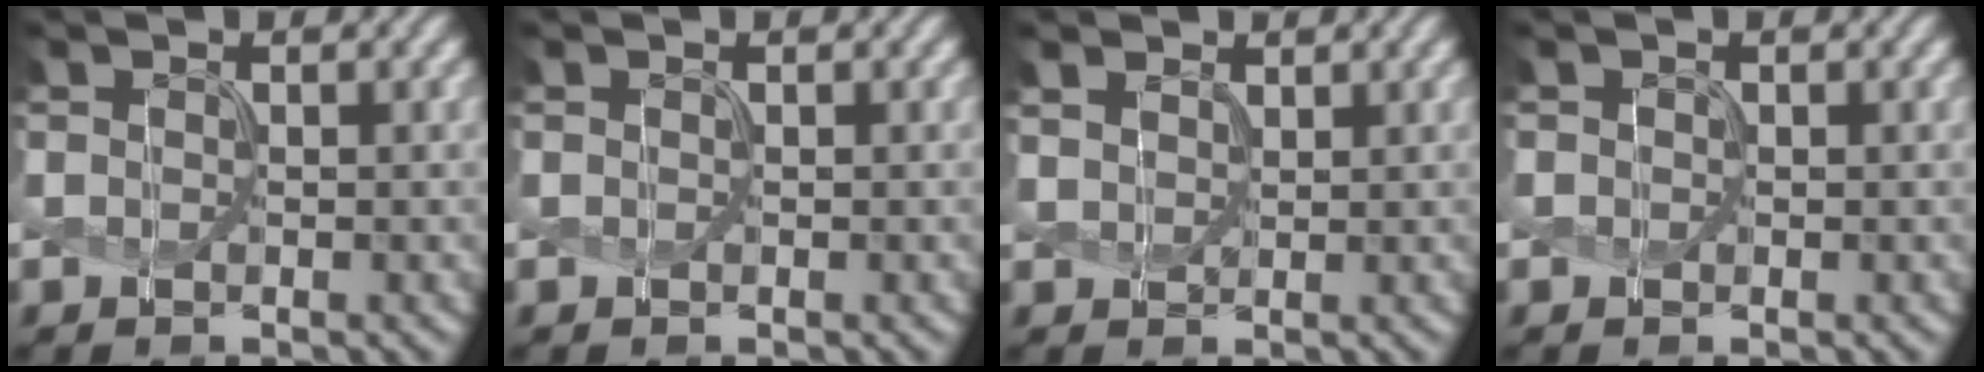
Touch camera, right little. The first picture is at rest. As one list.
[{"total": 0.0}, {"total": 1.8, "force": [1.5, 0.9, 0.4], "torque": [-0.016, 0.004, 0.033]}, {"total": 0.6, "force": [-0.1, 0.5, 0.0], "torque": [0.004, -0.003, -0.002]}]